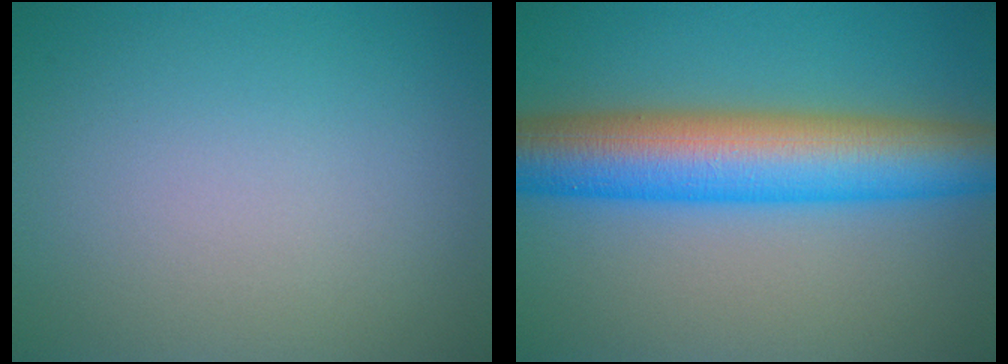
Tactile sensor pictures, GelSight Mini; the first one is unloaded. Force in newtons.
{"total": 10.5, "press": 10.5, "slide": 0.2}